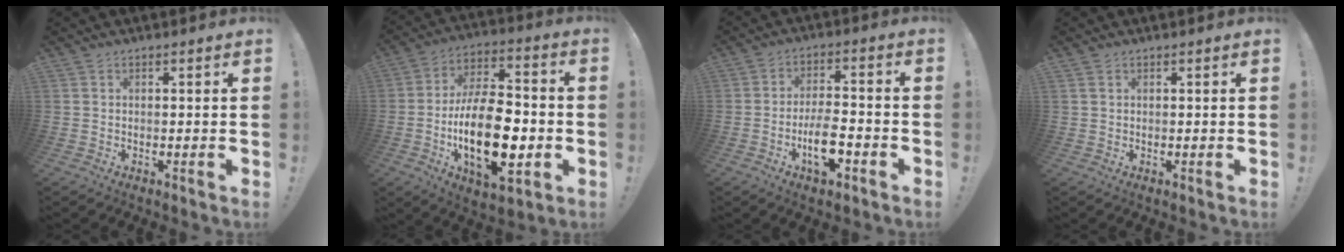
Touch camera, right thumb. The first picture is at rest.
{"total": 24.0, "force": [-5.4, 11.9, 20.1], "torque": [-0.377, 0.015, -0.081]}
{"total": 10.2, "force": [-4.2, 4.1, 8.3], "torque": [-0.152, 0.015, -0.072]}
{"total": 1.2, "force": [0.7, 0.7, 0.5], "torque": [-0.011, 0.001, 0.014]}